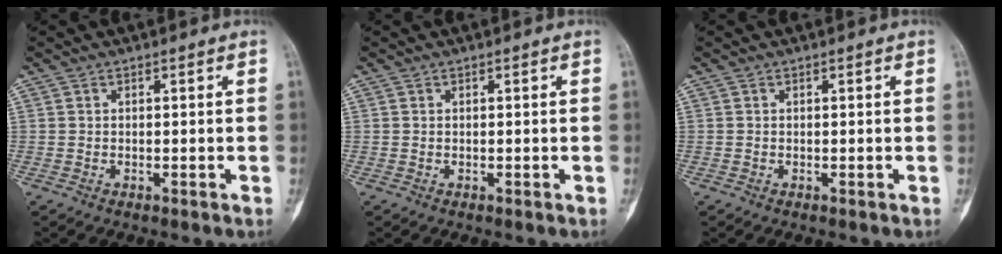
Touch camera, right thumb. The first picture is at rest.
{"total": 0.0}
{"total": 0.0}